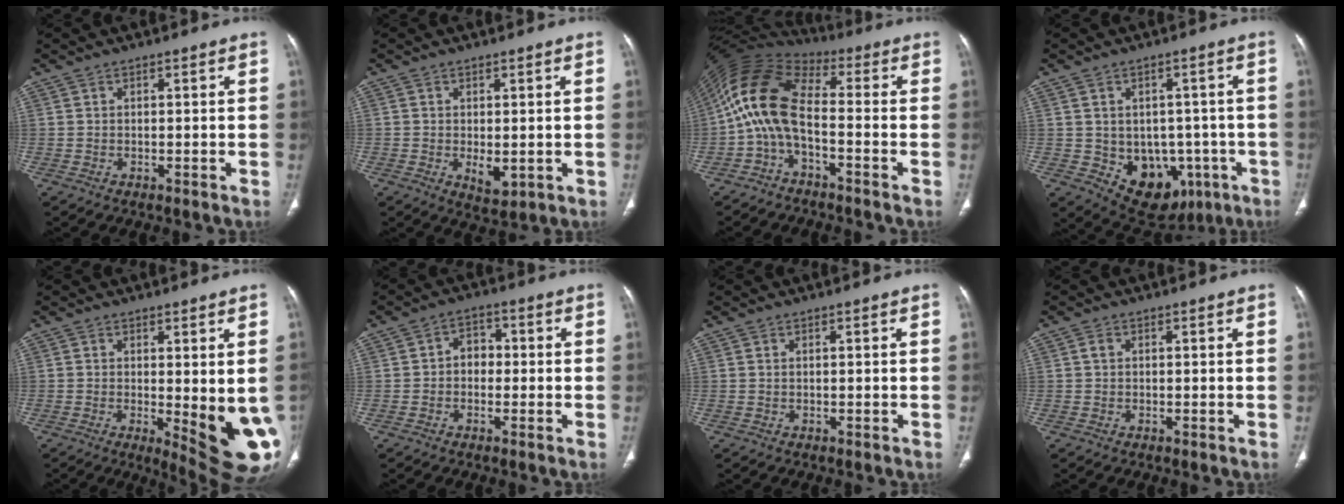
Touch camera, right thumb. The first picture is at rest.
{"total": 4.2, "force": [-0.6, 2.4, 3.5], "torque": [-0.045, -0.010, 0.000]}
{"total": 12.4, "force": [-2.5, 6.0, 10.6], "torque": [-0.207, 0.058, -0.063]}
{"total": 13.5, "force": [-3.6, 10.2, 8.2], "torque": [-0.072, 0.016, -0.024]}
{"total": 11.5, "force": [-1.6, 3.4, 10.9], "torque": [-0.132, -0.026, -0.010]}
{"total": 4.2, "force": [-0.4, 3.4, 2.5], "torque": [-0.016, 0.017, -0.017]}
{"total": 0.0}
{"total": 1.1, "force": [0.2, 0.9, 0.6], "torque": [-0.009, 0.001, 0.002]}